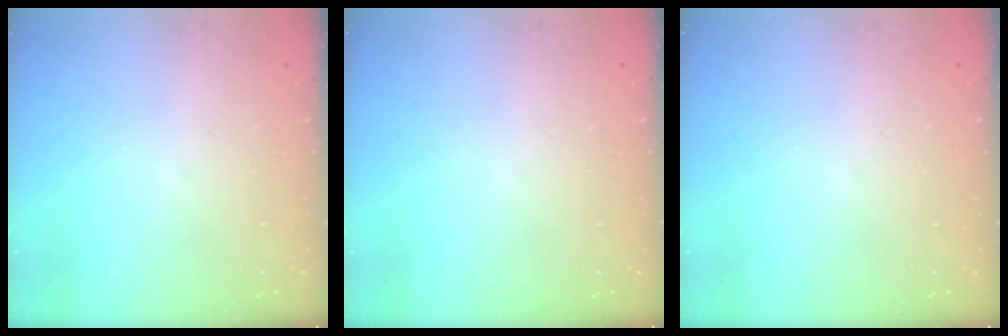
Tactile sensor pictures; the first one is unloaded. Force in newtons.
{"total": 0.0}
{"total": 0.0}